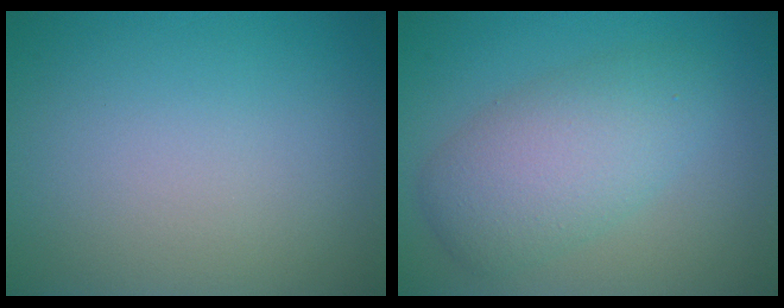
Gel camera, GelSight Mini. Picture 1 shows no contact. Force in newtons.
{"total": 5.6, "press": 5.6, "slide": 0.2}